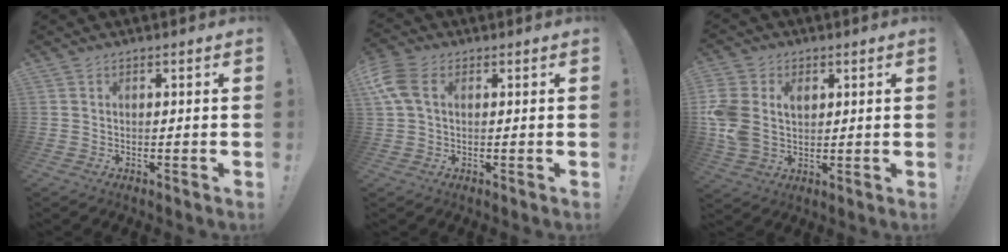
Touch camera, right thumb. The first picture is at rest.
{"total": 6.9, "force": [1.9, 4.3, 5.1], "torque": [-0.118, 0.005, 0.038]}
{"total": 10.1, "force": [2.3, 8.1, 5.6], "torque": [-0.105, -0.011, 0.045]}